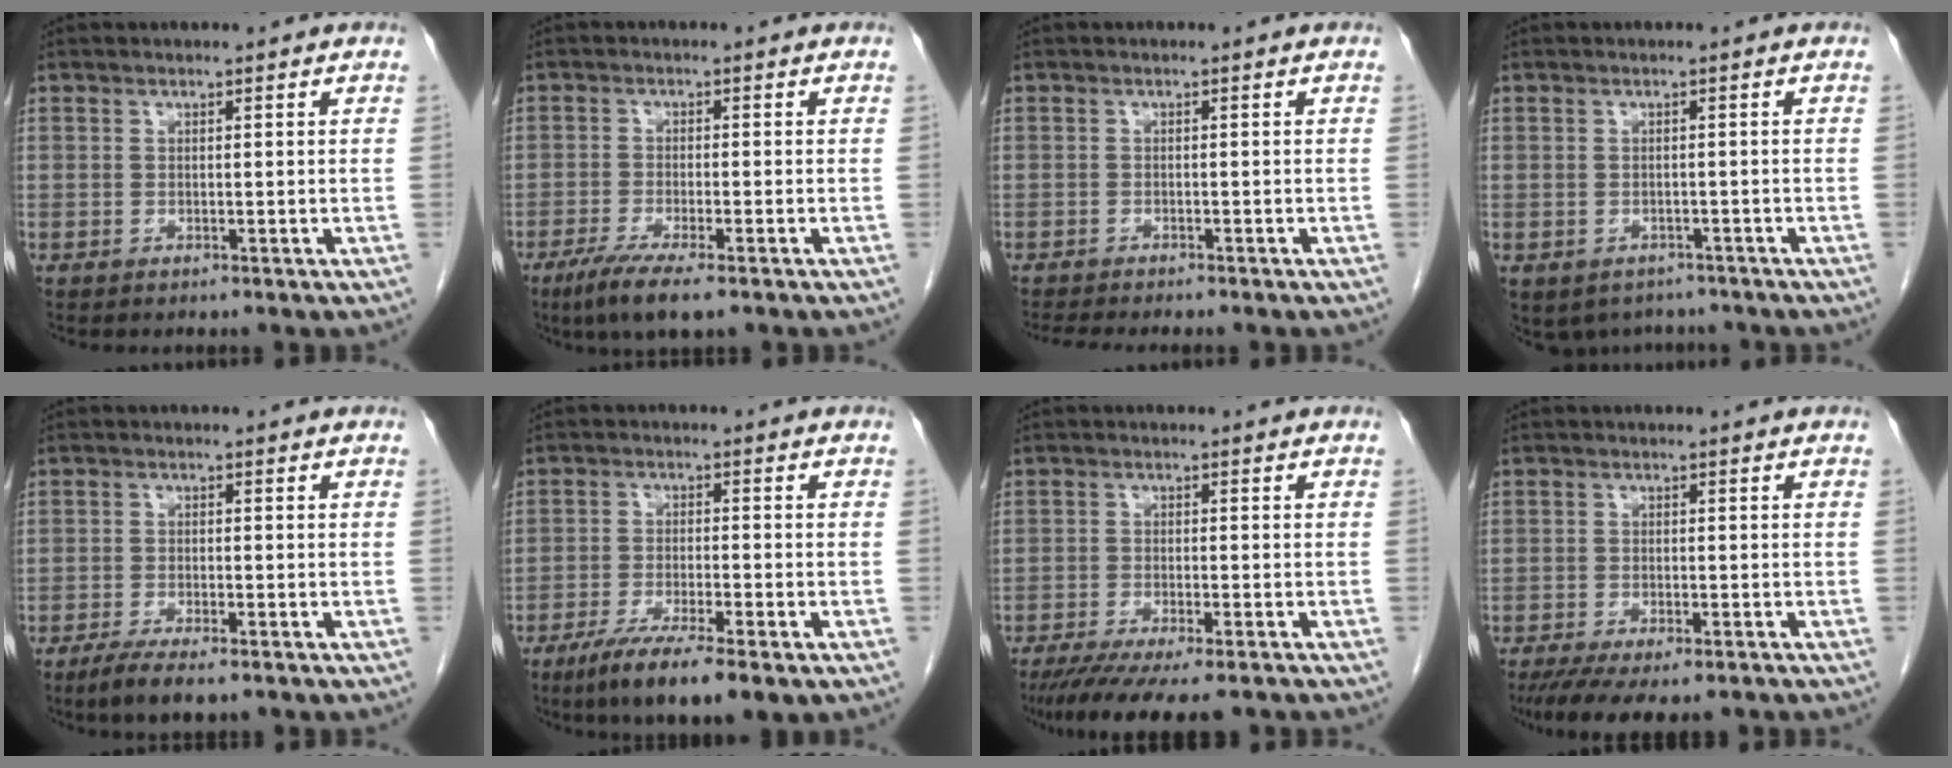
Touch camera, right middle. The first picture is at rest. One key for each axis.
{"total": 6.5, "fx": -4.2, "fy": 0.7, "fz": 5.0, "tx": -0.091, "ty": -0.018, "tz": -0.069}
{"total": 6.1, "fx": -5.3, "fy": 0.7, "fz": 2.9, "tx": -0.036, "ty": -0.009, "tz": -0.079}
{"total": 6.4, "fx": -5.0, "fy": 3.9, "fz": 1.1, "tx": -0.012, "ty": 0.007, "tz": -0.060}
{"total": 5.6, "fx": -3.9, "fy": 1.3, "fz": 3.8, "tx": -0.066, "ty": -0.010, "tz": -0.059}
{"total": 10.1, "fx": -6.4, "fy": 1.4, "fz": 7.7, "tx": -0.127, "ty": -0.022, "tz": -0.100}
{"total": 11.7, "fx": -9.3, "fy": 1.8, "fz": 6.8, "tx": -0.096, "ty": -0.020, "tz": -0.141}
{"total": 10.4, "fx": -7.9, "fy": 3.0, "fz": 6.1, "tx": -0.096, "ty": -0.015, "tz": -0.118}